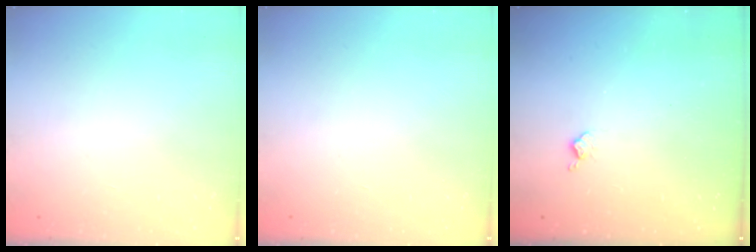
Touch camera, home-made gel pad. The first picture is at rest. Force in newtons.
{"total": 0.0}
{"total": 4.1, "press": 4.0, "slide": 0.7}